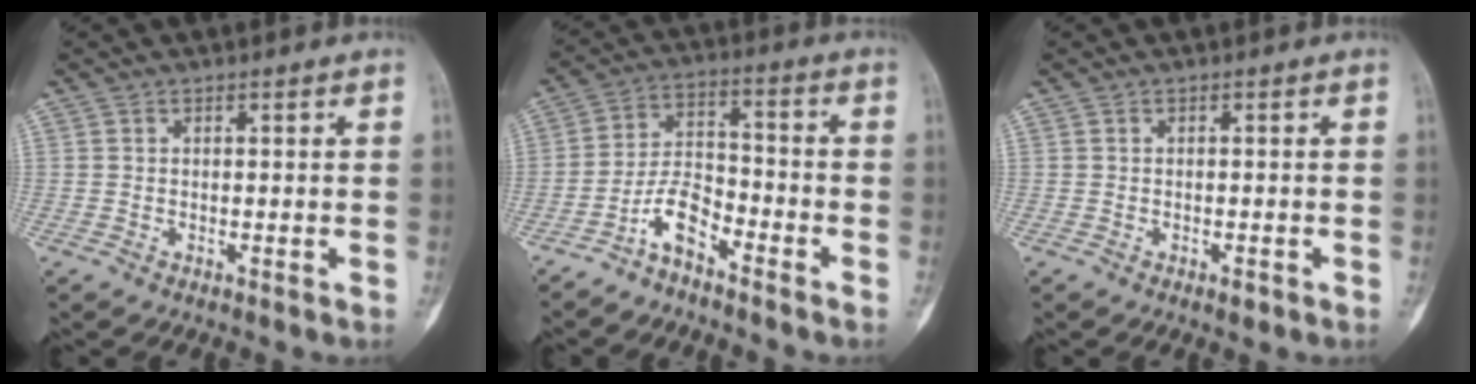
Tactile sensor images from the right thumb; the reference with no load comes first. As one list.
[{"total": 6.7, "force": [-4.9, 2.6, 3.7], "torque": [-0.069, 0.054, -0.102]}, {"total": 1.1, "force": [-0.6, 0.5, 0.7], "torque": [-0.009, 0.001, -0.008]}]